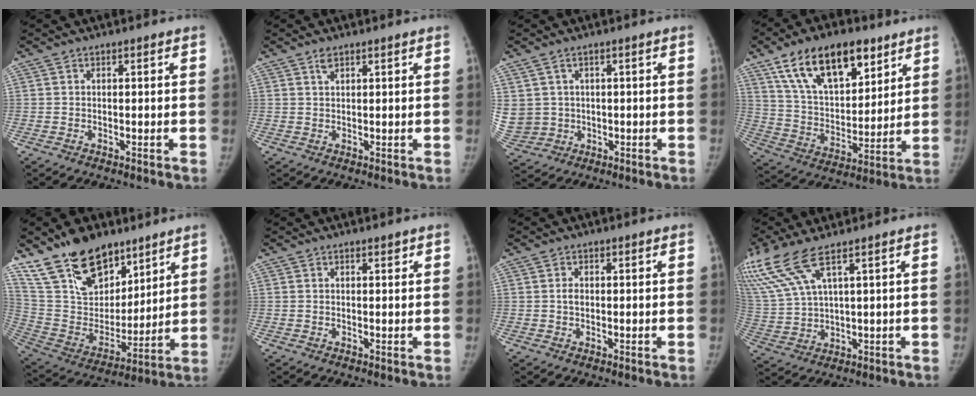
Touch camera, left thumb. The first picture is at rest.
{"total": 1.4, "force": [1.0, 0.6, 0.8], "torque": [-0.009, 0.001, 0.019]}
{"total": 7.9, "force": [1.1, 7.1, 3.4], "torque": [-0.084, 0.003, 0.045]}
{"total": 20.4, "force": [12.0, 10.3, 12.8], "torque": [-0.174, -0.038, 0.215]}
{"total": 21.2, "force": [14.9, 11.3, 9.9], "torque": [-0.135, -0.068, 0.273]}
{"total": 0.6, "force": [0.4, 0.2, 0.3], "torque": [-0.001, -0.003, 0.006]}
{"total": 1.4, "force": [0.1, 1.0, 0.9], "torque": [-0.015, 0.001, 0.001]}
{"total": 12.1, "force": [7.6, 3.1, 8.9], "torque": [-0.219, -0.017, 0.166]}